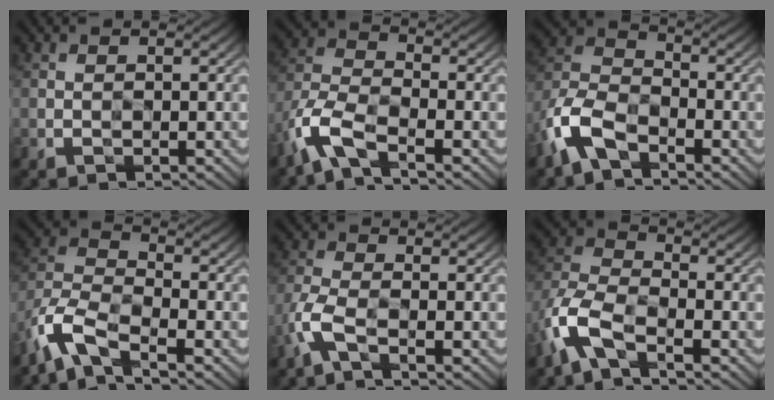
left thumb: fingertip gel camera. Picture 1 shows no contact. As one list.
[{"total": 7.5, "force": [-5.0, 2.3, 5.1], "torque": [-0.125, -0.001, -0.119]}, {"total": 8.8, "force": [-5.3, 4.2, 5.6], "torque": [-0.139, -0.002, -0.127]}, {"total": 8.0, "force": [-5.7, 2.2, 5.1], "torque": [-0.118, 0.000, -0.135]}, {"total": 4.1, "force": [-2.4, 1.1, 3.2], "torque": [-0.087, 0.002, -0.061]}, {"total": 8.2, "force": [-4.9, 3.2, 5.8], "torque": [-0.145, 0.000, -0.118]}]